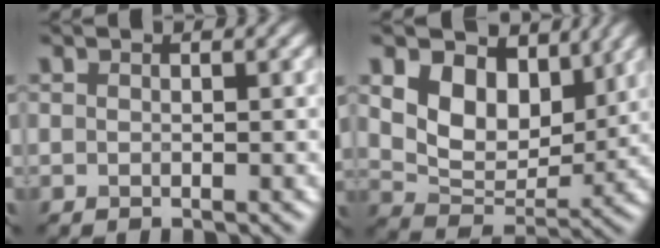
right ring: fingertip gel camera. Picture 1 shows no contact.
{"total": 7.8, "force": [3.1, 5.1, 4.9], "torque": [-0.092, -0.013, 0.048]}